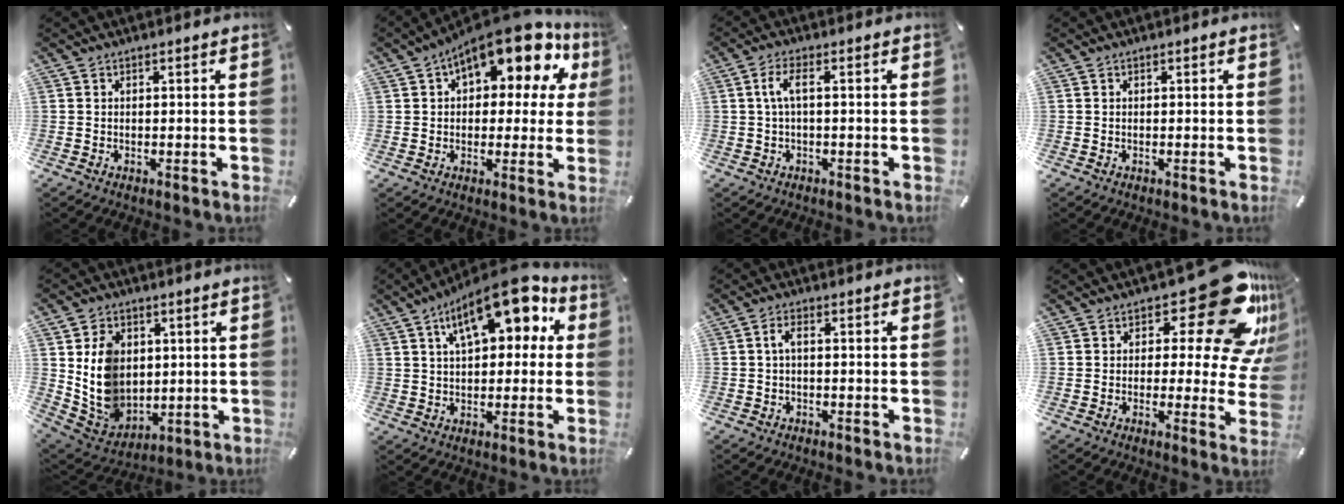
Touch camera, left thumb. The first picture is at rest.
{"total": 15.7, "force": [9.2, 6.4, 11.0], "torque": [-0.160, -0.061, 0.149]}
{"total": 4.6, "force": [0.5, 1.3, 4.4], "torque": [-0.091, 0.007, 0.004]}
{"total": 0.0}
{"total": 11.1, "force": [2.4, 9.9, 4.6], "torque": [-0.110, -0.010, 0.052]}
{"total": 15.2, "force": [7.7, 7.1, 11.0], "torque": [-0.166, -0.024, 0.129]}
{"total": 2.3, "force": [-0.2, 0.7, 2.1], "torque": [-0.040, 0.007, -0.006]}
{"total": 23.0, "force": [11.3, 9.8, 17.5], "torque": [-0.209, -0.073, 0.188]}